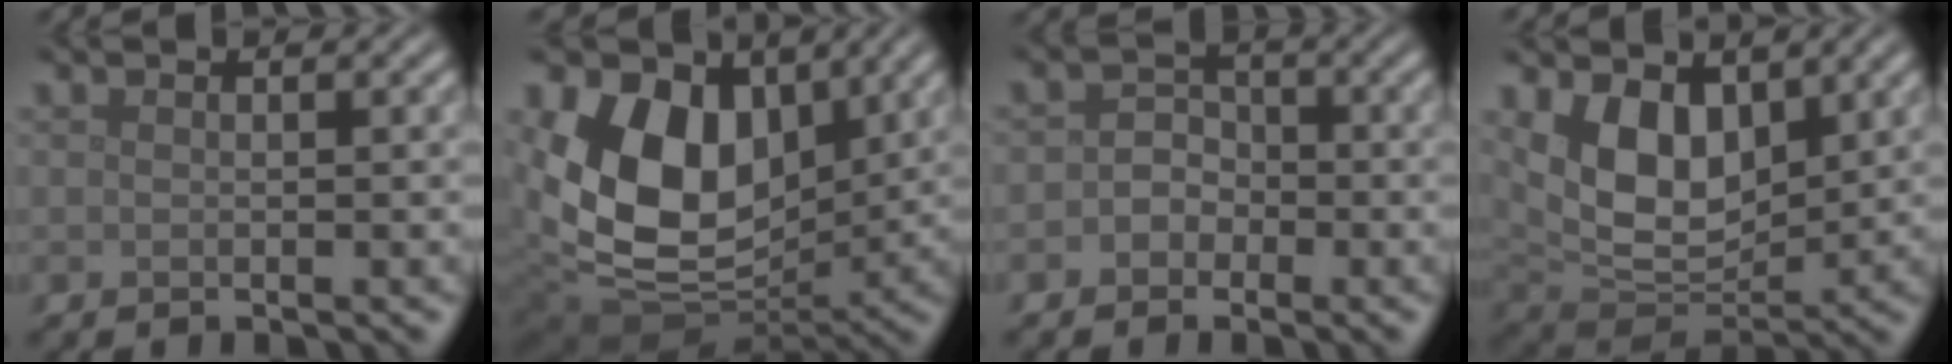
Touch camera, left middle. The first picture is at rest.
{"total": 12.0, "force": [3.3, 8.1, 8.2], "torque": [-0.161, -0.006, 0.056]}
{"total": 2.1, "force": [-0.8, 1.8, 0.7], "torque": [0.007, 0.006, -0.026]}
{"total": 6.7, "force": [2.5, 4.0, 4.7], "torque": [-0.092, -0.020, 0.049]}